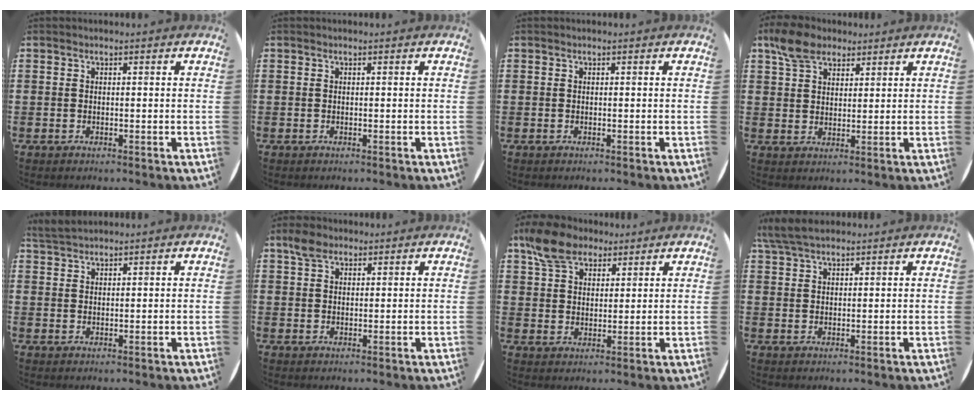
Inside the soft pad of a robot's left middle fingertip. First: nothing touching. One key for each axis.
{"total": 0.0}
{"total": 0.0}
{"total": 5.7, "fx": 4.5, "fy": 2.9, "fz": 2.0, "tx": -0.046, "ty": -0.001, "tz": 0.084}
{"total": 2.4, "fx": 2.3, "fy": 0.3, "fz": 0.4, "tx": -0.013, "ty": 0.002, "tz": 0.046}
{"total": 2.9, "fx": 2.2, "fy": 1.6, "fz": 1.1, "tx": -0.018, "ty": 0.004, "tz": 0.039}
{"total": 7.4, "fx": 5.8, "fy": 3.7, "fz": 2.7, "tx": -0.066, "ty": -0.003, "tz": 0.108}
{"total": 4.6, "fx": 3.9, "fy": 1.2, "fz": 2.2, "tx": -0.052, "ty": 0.003, "tz": 0.072}